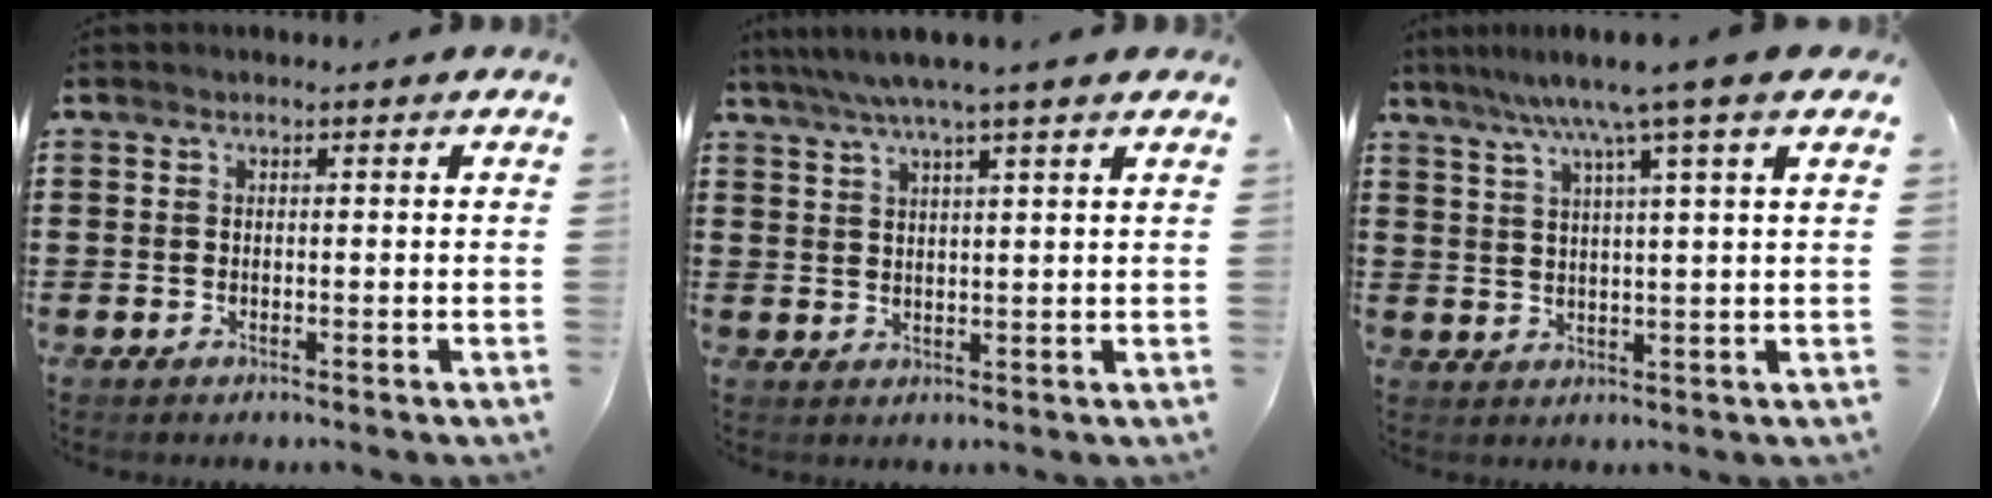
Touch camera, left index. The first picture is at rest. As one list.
[{"total": 4.3, "force": [3.3, -0.3, 2.7], "torque": [-0.062, -0.009, 0.056]}, {"total": 7.6, "force": [5.0, -0.2, 5.7], "torque": [-0.125, -0.012, 0.081]}]